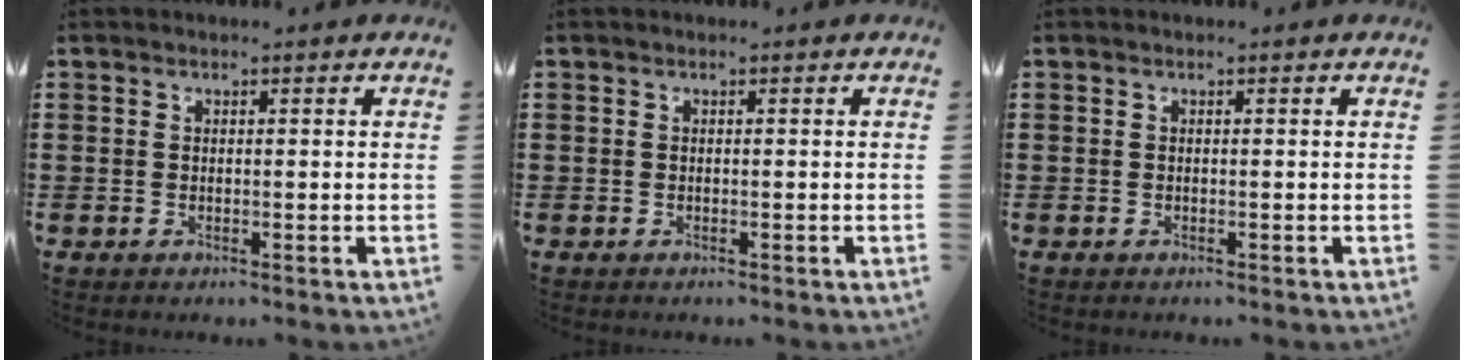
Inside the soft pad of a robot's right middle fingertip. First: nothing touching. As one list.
[{"total": 0.0}, {"total": 0.0}]